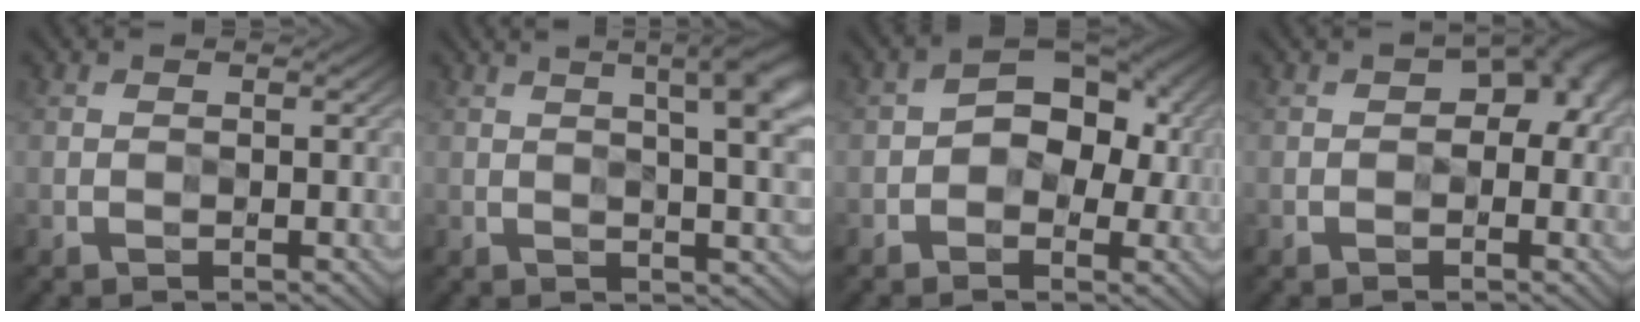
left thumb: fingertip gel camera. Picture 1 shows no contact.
{"total": 9.7, "force": [4.0, 2.6, 8.5], "torque": [-0.083, 0.030, 0.041]}
{"total": 5.9, "force": [-0.4, 4.1, 4.2], "torque": [-0.047, 0.006, -0.018]}
{"total": 5.4, "force": [0.5, 3.5, 4.1], "torque": [-0.035, 0.006, 0.002]}